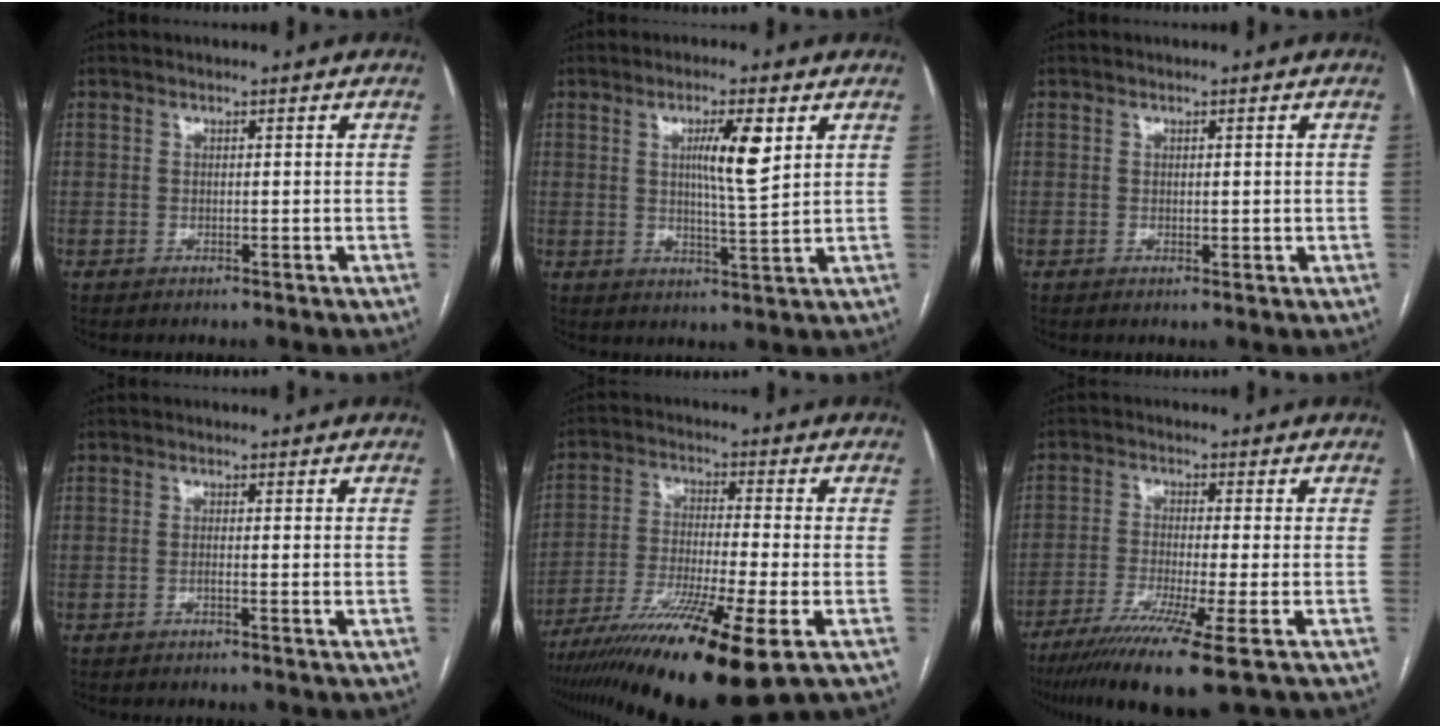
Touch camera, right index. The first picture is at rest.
{"total": 7.5, "force": [2.5, 1.1, 7.0], "torque": [-0.117, 0.003, 0.042]}
{"total": 1.2, "force": [0.2, 0.7, 1.0], "torque": [-0.014, -0.004, 0.004]}
{"total": 1.5, "force": [-0.3, 0.1, 1.4], "torque": [-0.024, 0.000, -0.006]}
{"total": 16.8, "force": [-9.7, 0.2, 13.6], "torque": [-0.237, -0.043, -0.167]}
{"total": 11.8, "force": [-7.4, -0.9, 9.1], "torque": [-0.163, -0.034, -0.123]}